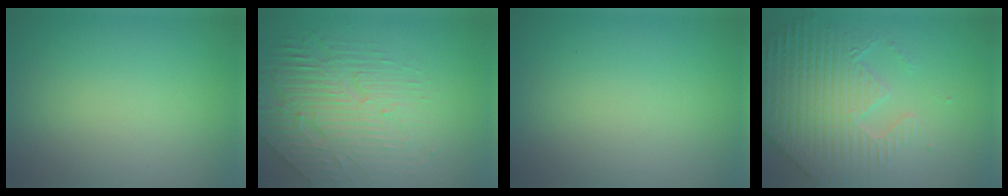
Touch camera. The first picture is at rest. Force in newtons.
{"total": 4.3, "press": 4.0, "slide": 1.7}
{"total": 0.0}
{"total": 7.1, "press": 5.9, "slide": 4.0}